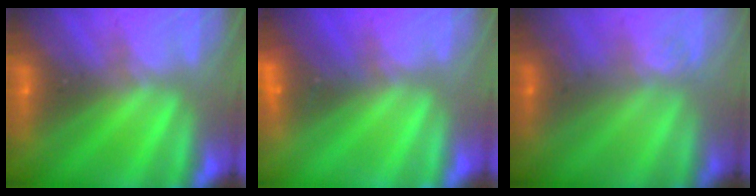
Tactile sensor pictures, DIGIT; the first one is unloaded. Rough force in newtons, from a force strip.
{"total": 2.4}
{"total": 2.7}